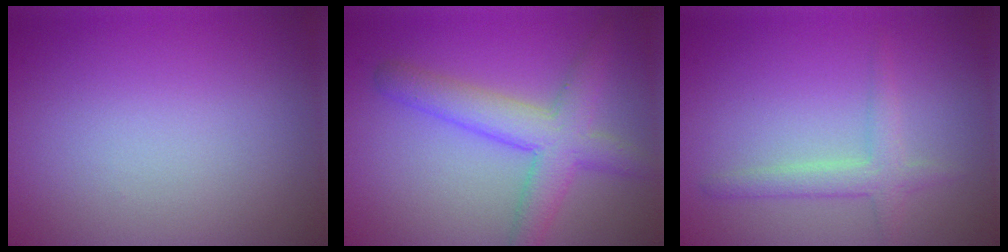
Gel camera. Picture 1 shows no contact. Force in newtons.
{"total": 4.9, "press": 4.9, "slide": 0.2}
{"total": 2.2, "press": 2.2, "slide": 0.1}